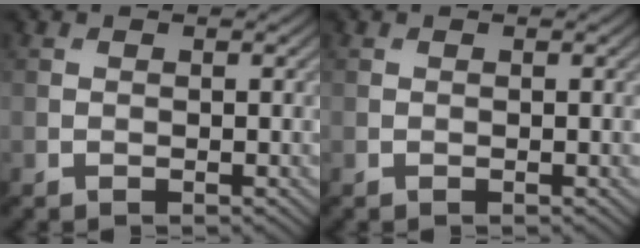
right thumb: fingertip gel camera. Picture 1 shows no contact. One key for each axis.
{"total": 0.0}